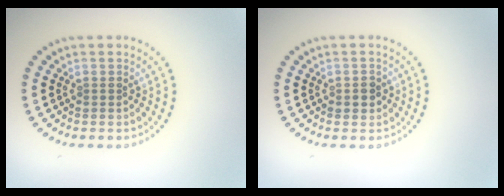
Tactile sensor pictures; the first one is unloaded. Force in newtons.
{"total": 1.4, "press": 1.4, "slide": 0.3}